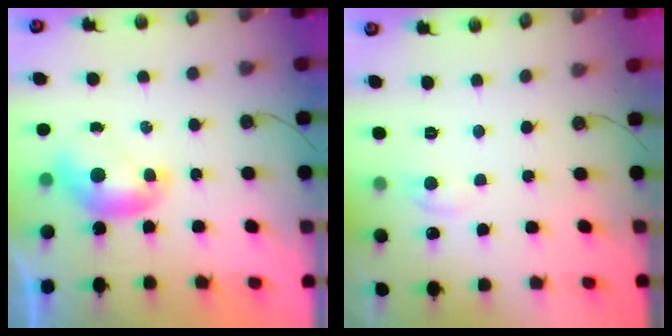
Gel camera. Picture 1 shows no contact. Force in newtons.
{"total": 1.6, "press": 1.4, "slide": 0.7}